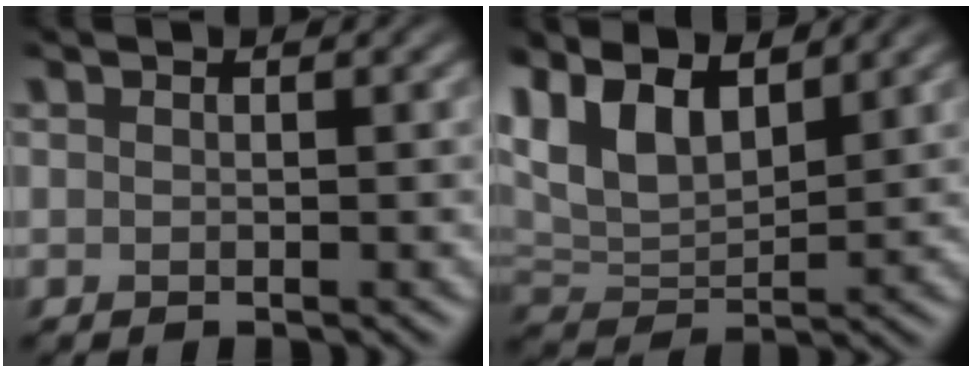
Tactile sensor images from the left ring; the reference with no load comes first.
{"total": 6.9, "force": [3.8, 3.4, 4.7], "torque": [-0.103, 0.006, 0.072]}